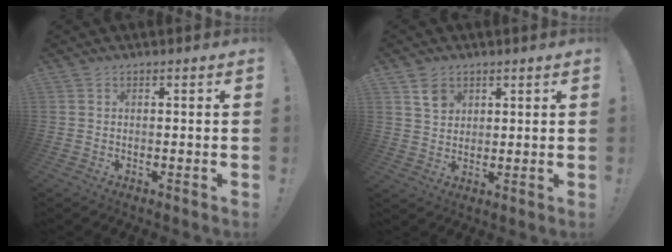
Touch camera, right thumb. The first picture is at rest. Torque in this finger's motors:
{"motor_torque": [0.15, 0.08, -0.34, -0.11, 0.05]}